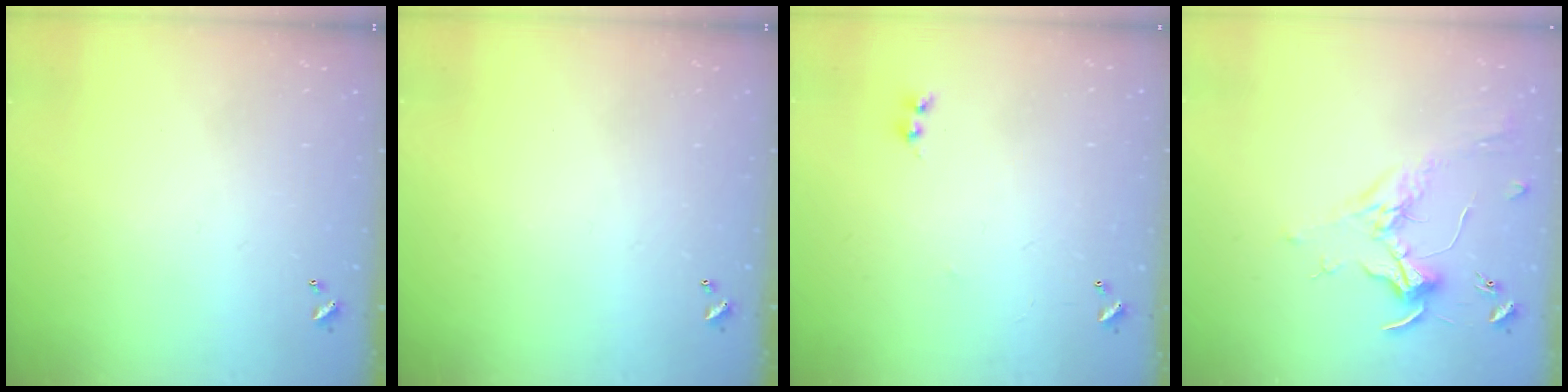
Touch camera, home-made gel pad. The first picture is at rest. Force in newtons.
{"total": 0.0}
{"total": 1.8, "press": 1.8, "slide": 0.3}
{"total": 1.7, "press": 1.5, "slide": 0.9}